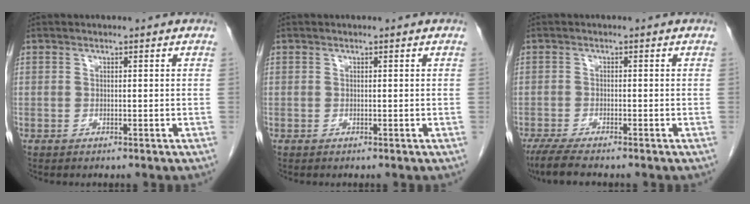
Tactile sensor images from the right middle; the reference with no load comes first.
{"total": 0.0}
{"total": 4.9, "force": [-4.0, 0.3, 2.8], "torque": [-0.056, -0.015, -0.068]}